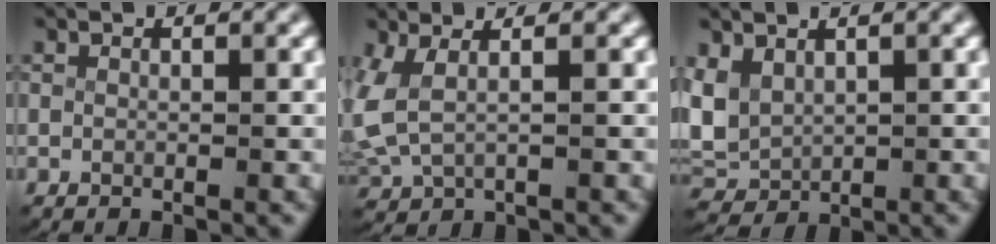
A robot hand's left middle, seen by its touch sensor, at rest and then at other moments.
{"total": 5.0, "force": [0.9, 3.6, 3.3], "torque": [-0.094, -0.001, 0.018]}
{"total": 5.8, "force": [0.4, 5.2, 2.5], "torque": [-0.097, -0.023, 0.017]}